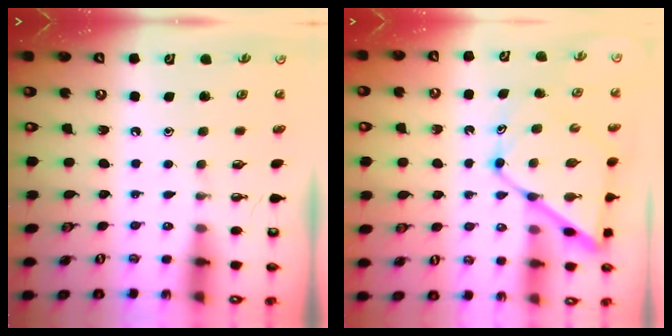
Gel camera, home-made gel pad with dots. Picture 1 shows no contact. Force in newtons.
{"total": 14.0, "press": 14.0, "slide": 1.3}